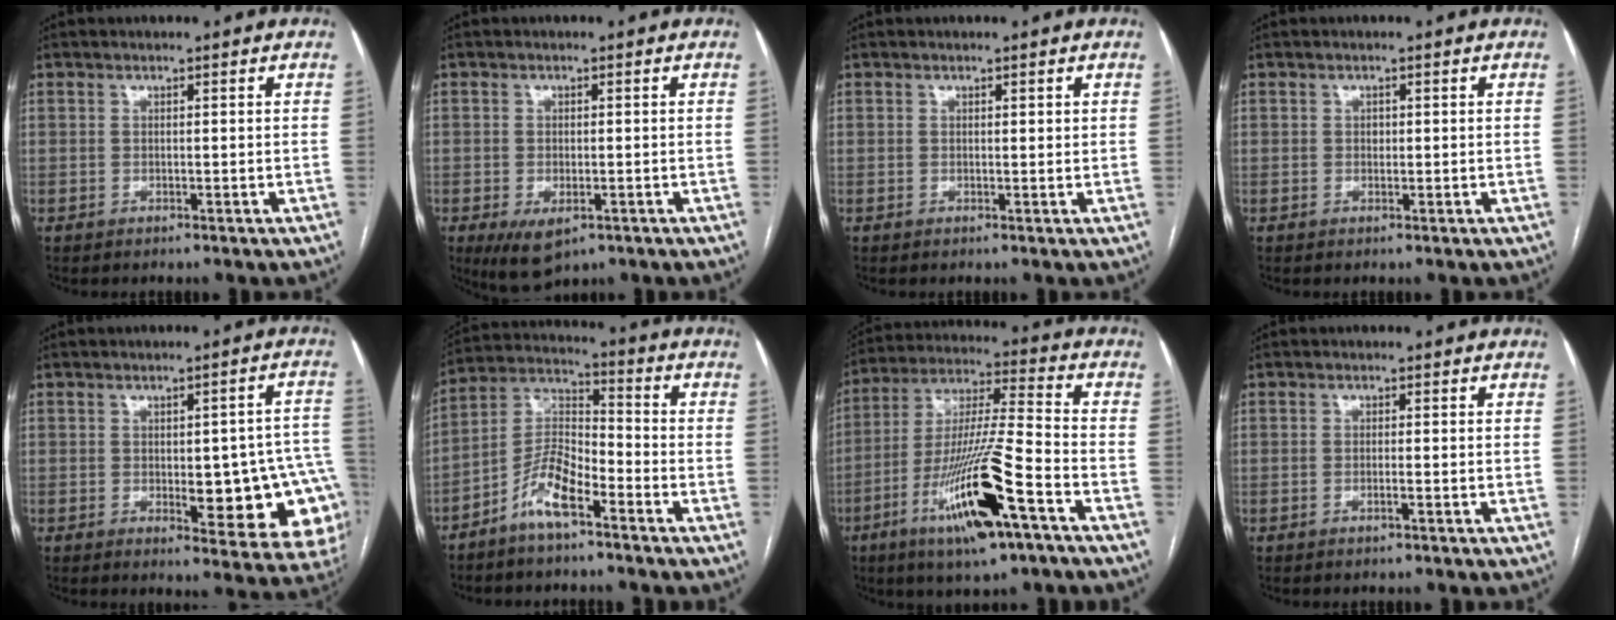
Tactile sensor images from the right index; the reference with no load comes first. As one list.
[{"total": 5.5, "force": [-2.6, 2.7, 4.0], "torque": [-0.070, -0.010, -0.031]}, {"total": 0.6, "force": [0.3, 0.3, 0.4], "torque": [-0.004, 0.000, 0.003]}, {"total": 0.7, "force": [0.1, 0.6, 0.4], "torque": [-0.004, 0.002, 0.000]}, {"total": 15.7, "force": [-3.2, 5.4, 14.4], "torque": [-0.094, 0.024, -0.022]}, {"total": 8.7, "force": [-5.3, 2.7, 6.3], "torque": [-0.132, 0.013, -0.105]}, {"total": 18.2, "force": [-8.6, 1.6, 16.0], "torque": [-0.314, -0.022, -0.151]}, {"total": 0.9, "force": [-0.5, -0.1, 0.8], "torque": [-0.017, 0.000, -0.007]}]